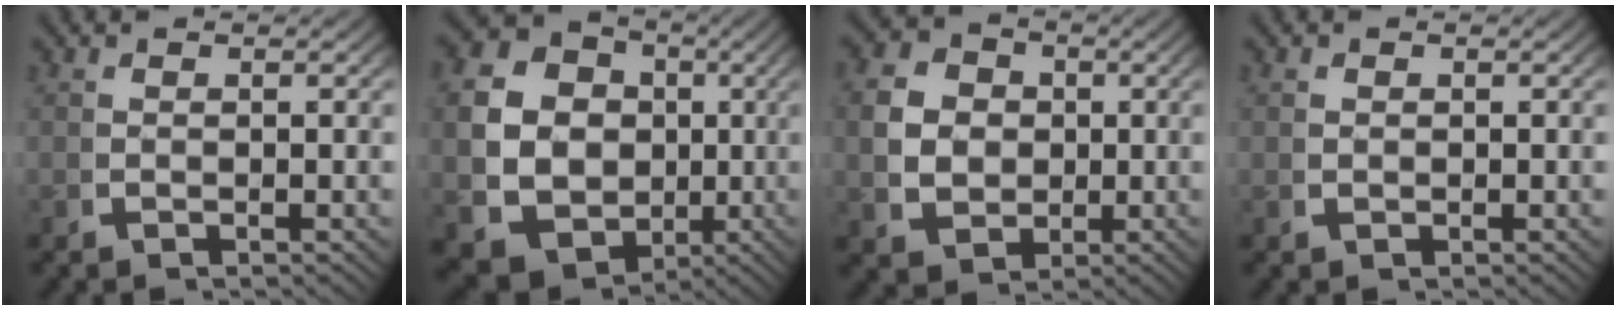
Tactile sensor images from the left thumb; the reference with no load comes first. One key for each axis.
{"total": 17.7, "fx": -0.9, "fy": 15.6, "fz": 8.2, "tx": -0.236, "ty": -0.073, "tz": -0.009}
{"total": 7.9, "fx": 0.4, "fy": 6.6, "fz": 4.4, "tx": -0.097, "ty": -0.028, "tz": 0.016}
{"total": 0.7, "fx": 0.3, "fy": 0.6, "fz": 0.2, "tx": -0.007, "ty": -0.004, "tz": 0.008}